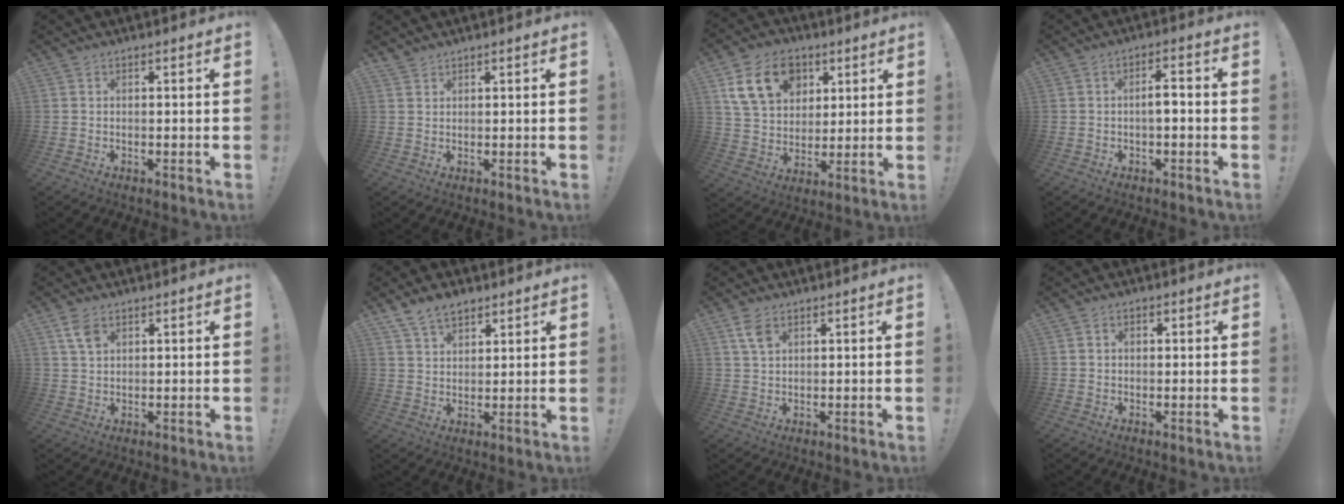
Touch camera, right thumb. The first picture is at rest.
{"total": 1.8, "force": [1.7, 0.5, 0.2], "torque": [-0.001, -0.011, 0.032]}
{"total": 17.0, "force": [7.3, 12.6, 8.8], "torque": [-0.145, -0.018, 0.142]}
{"total": 3.7, "force": [-1.1, 1.1, 3.4], "torque": [-0.053, 0.008, -0.023]}
{"total": 4.8, "force": [2.5, 2.7, 3.1], "torque": [-0.053, -0.005, 0.047]}
{"total": 7.5, "force": [5.4, 4.1, 3.2], "torque": [-0.062, -0.020, 0.103]}
{"total": 4.8, "force": [2.5, 2.5, 3.3], "torque": [-0.058, -0.007, 0.048]}
{"total": 1.4, "force": [-0.2, 1.2, 0.7], "torque": [-0.009, 0.004, -0.006]}